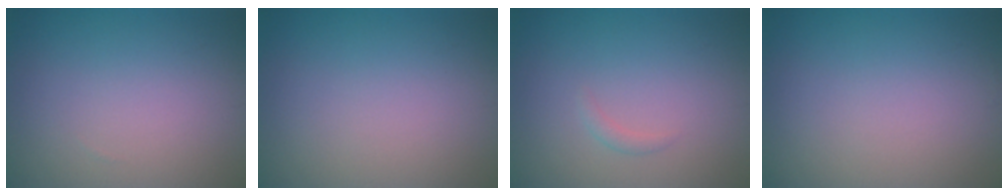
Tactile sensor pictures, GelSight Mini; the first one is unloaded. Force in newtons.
{"total": 0.0}
{"total": 0.7, "press": 0.7, "slide": 0.0}
{"total": 0.0}